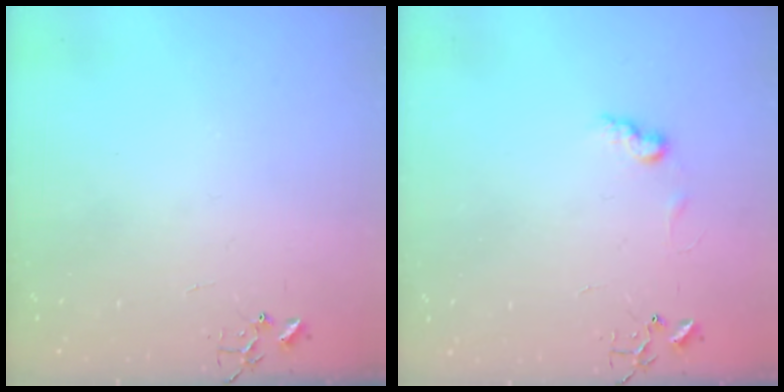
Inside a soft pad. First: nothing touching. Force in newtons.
{"total": 7.2, "press": 7.2, "slide": 0.2}